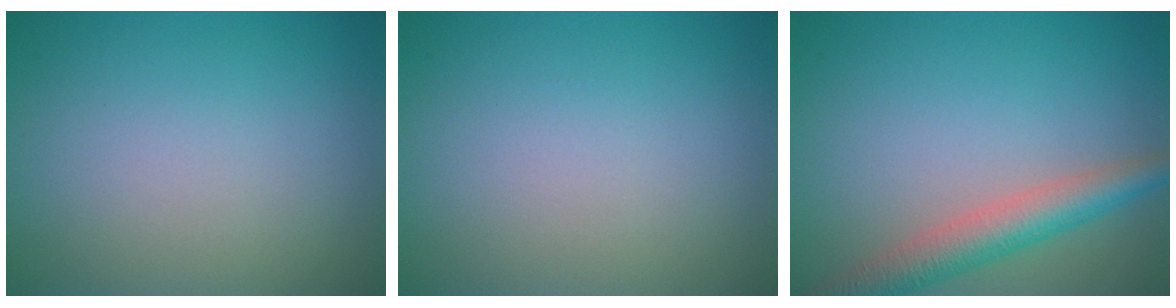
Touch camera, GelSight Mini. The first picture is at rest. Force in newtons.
{"total": 0.0}
{"total": 4.6, "press": 4.6, "slide": 0.2}